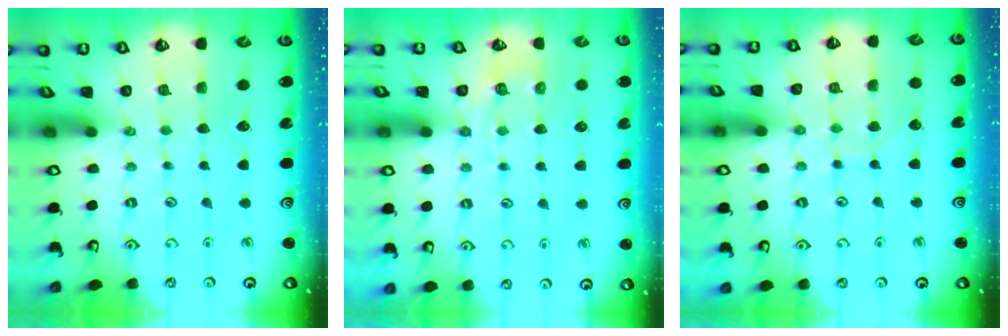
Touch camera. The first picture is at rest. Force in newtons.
{"total": 4.9, "press": 4.8, "slide": 1.2}
{"total": 7.1, "press": 7.1, "slide": 0.2}